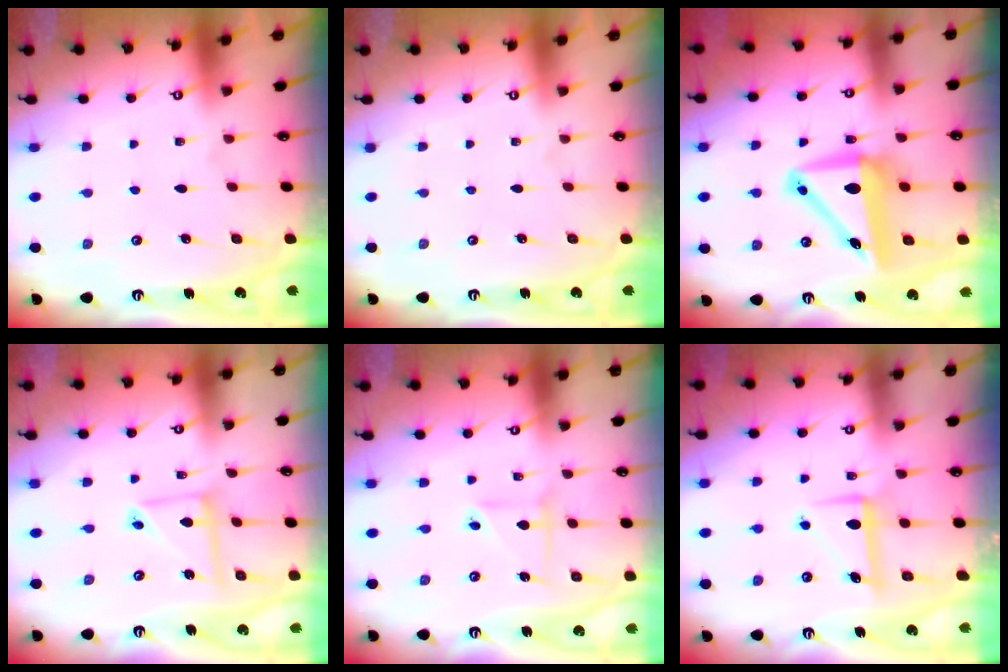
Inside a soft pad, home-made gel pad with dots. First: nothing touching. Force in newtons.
{"total": 0.0}
{"total": 10.8, "press": 10.2, "slide": 3.5}
{"total": 7.0, "press": 7.0, "slide": 0.5}
{"total": 3.6, "press": 3.6, "slide": 0.7}
{"total": 6.7, "press": 6.7, "slide": 0.3}